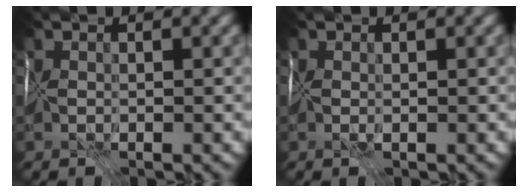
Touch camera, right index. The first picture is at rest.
{"total": 0.0}